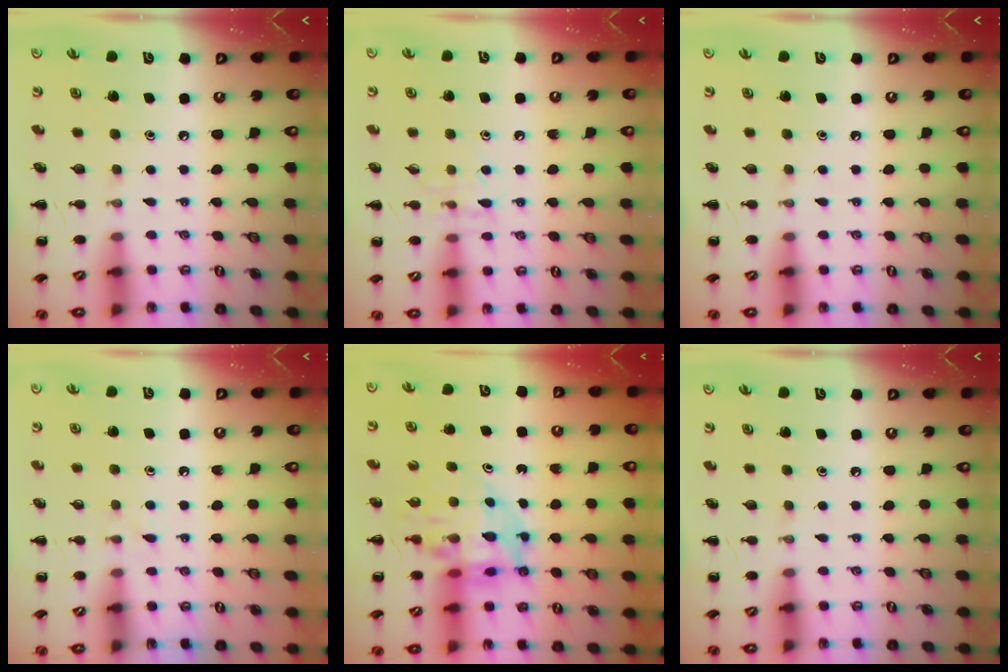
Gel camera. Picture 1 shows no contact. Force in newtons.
{"total": 6.6, "press": 6.5, "slide": 1.0}
{"total": 0.0}
{"total": 3.0, "press": 2.7, "slide": 1.2}
{"total": 11.8, "press": 11.2, "slide": 3.6}
{"total": 0.0}